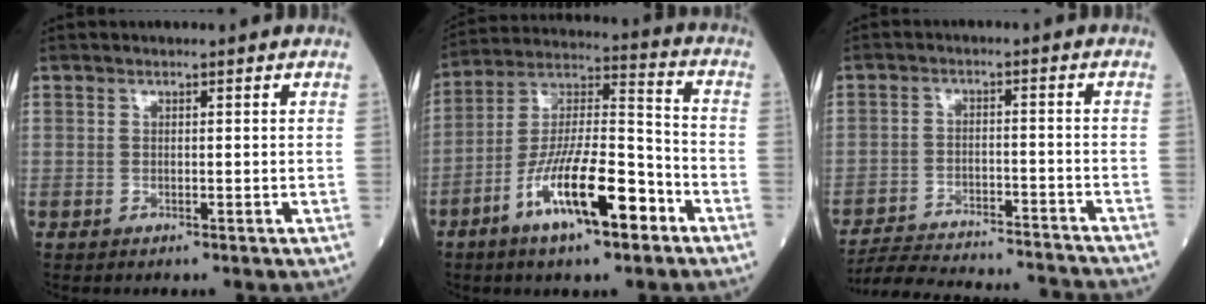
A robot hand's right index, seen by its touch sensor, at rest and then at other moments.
{"total": 15.4, "force": [-7.5, 3.4, 13.0], "torque": [-0.243, -0.001, -0.132]}
{"total": 19.1, "force": [-18.2, 1.5, 5.5], "torque": [-0.109, -0.015, -0.257]}